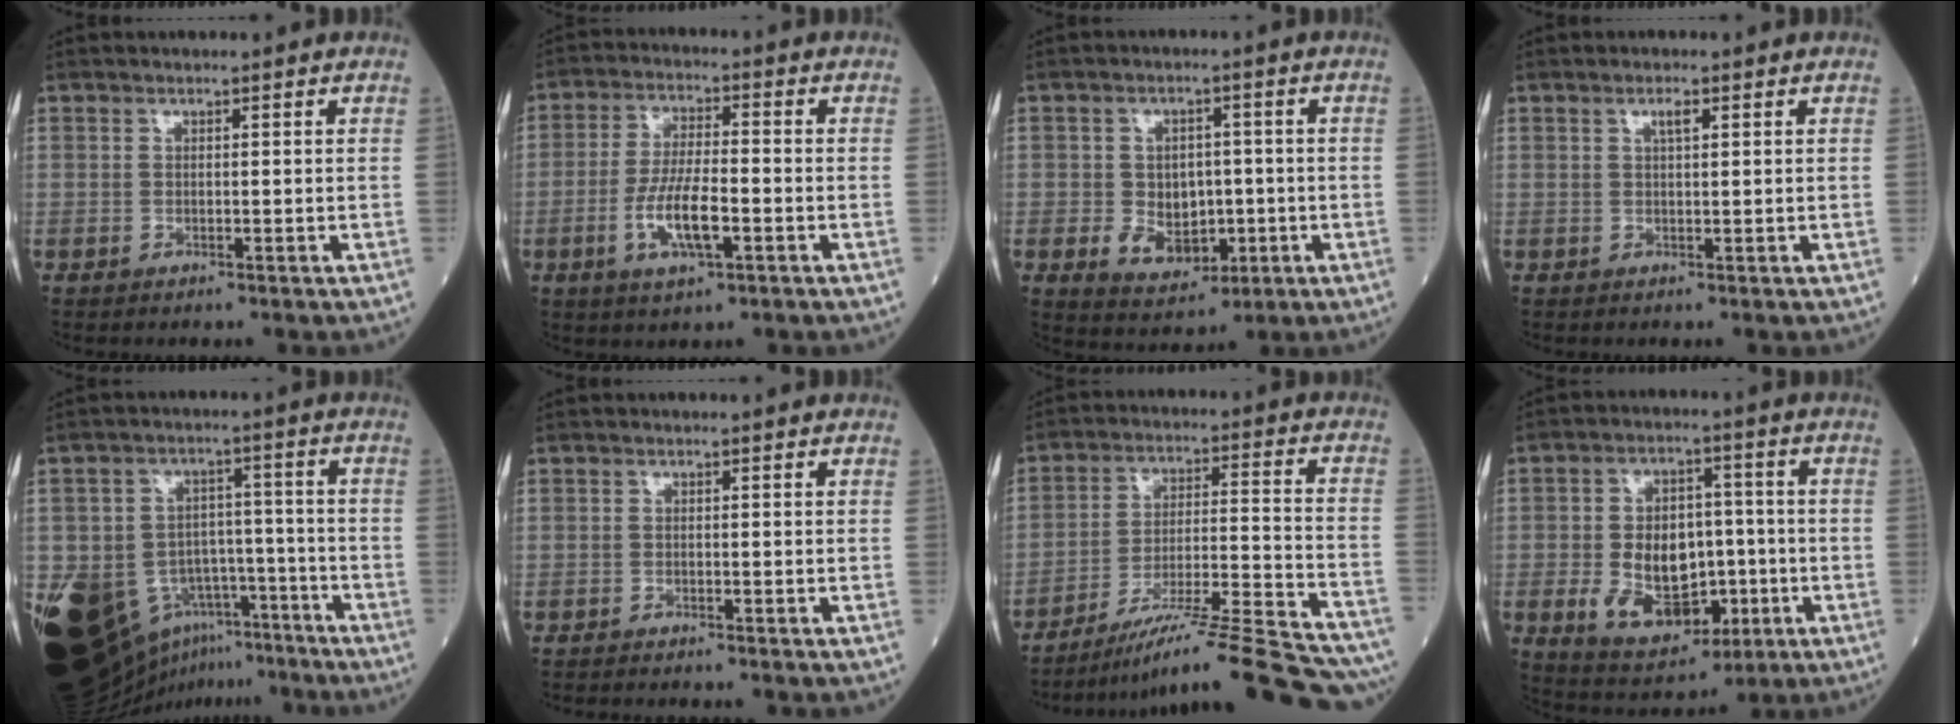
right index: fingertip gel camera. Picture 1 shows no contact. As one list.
[{"total": 8.0, "force": [-2.5, 2.0, 7.3], "torque": [-0.152, -0.001, -0.042]}, {"total": 6.8, "force": [-1.2, 5.0, 4.5], "torque": [-0.070, 0.002, -0.008]}, {"total": 1.4, "force": [0.9, 0.2, 1.0], "torque": [-0.025, 0.004, 0.015]}, {"total": 21.6, "force": [-12.0, 14.2, 11.1], "torque": [-0.256, 0.023, -0.173]}, {"total": 1.4, "force": [-1.4, -0.1, 0.5], "torque": [-0.008, -0.002, -0.021]}, {"total": 21.0, "force": [-18.1, -0.7, 10.7], "torque": [-0.113, 0.003, -0.275]}, {"total": 12.4, "force": [-2.5, 7.8, 9.3], "torque": [-0.172, 0.007, -0.027]}]